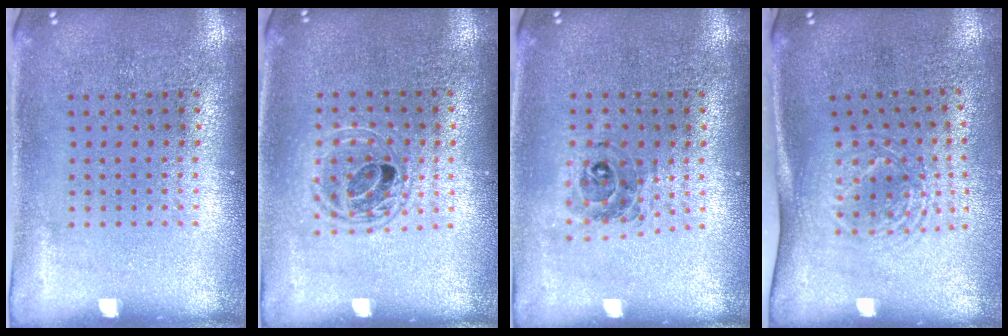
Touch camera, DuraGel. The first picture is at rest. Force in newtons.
{"total": 1.4, "press": 1.3, "slide": 0.7}
{"total": 0.5, "press": 0.5, "slide": 0.2}
{"total": 1.6, "press": 1.3, "slide": 1.0}